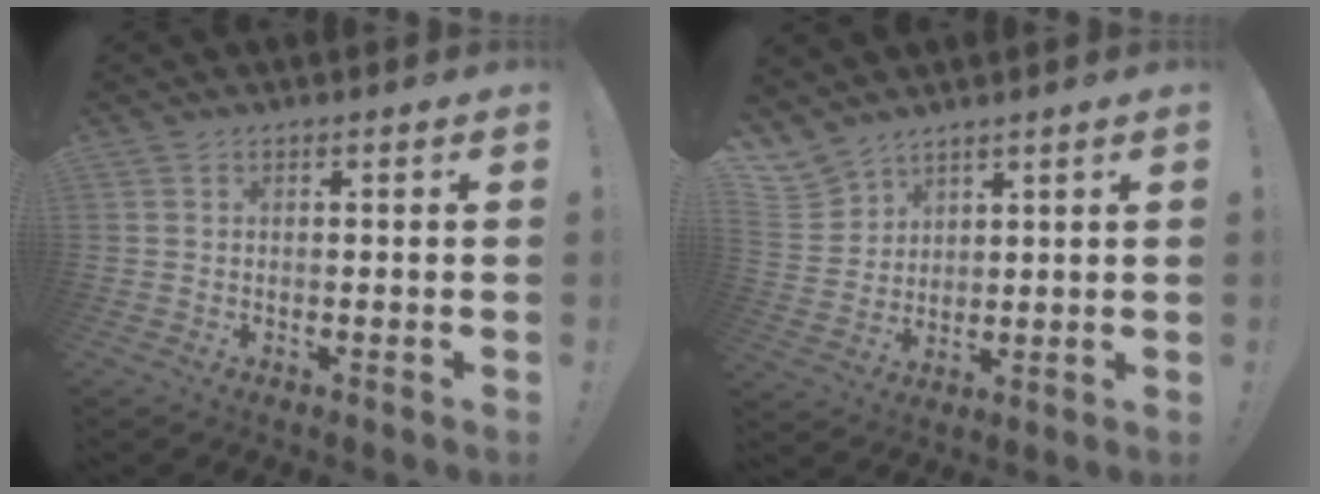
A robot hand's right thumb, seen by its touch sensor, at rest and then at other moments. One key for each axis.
{"total": 6.9, "fx": 5.5, "fy": 4.2, "fz": -0.1, "tx": -0.006, "ty": -0.048, "tz": 0.108}